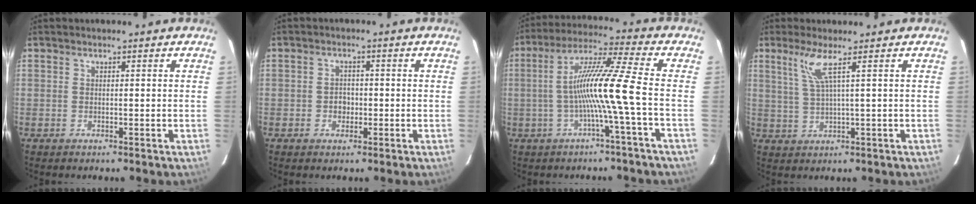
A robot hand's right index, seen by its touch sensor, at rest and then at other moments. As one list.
[{"total": 2.5, "force": [-0.6, 2.3, 1.0], "torque": [-0.018, 0.007, -0.008]}, {"total": 11.5, "force": [-2.5, -2.1, 11.0], "torque": [-0.207, 0.009, -0.046]}, {"total": 4.3, "force": [2.2, -0.8, 3.7], "torque": [-0.073, -0.004, 0.052]}]